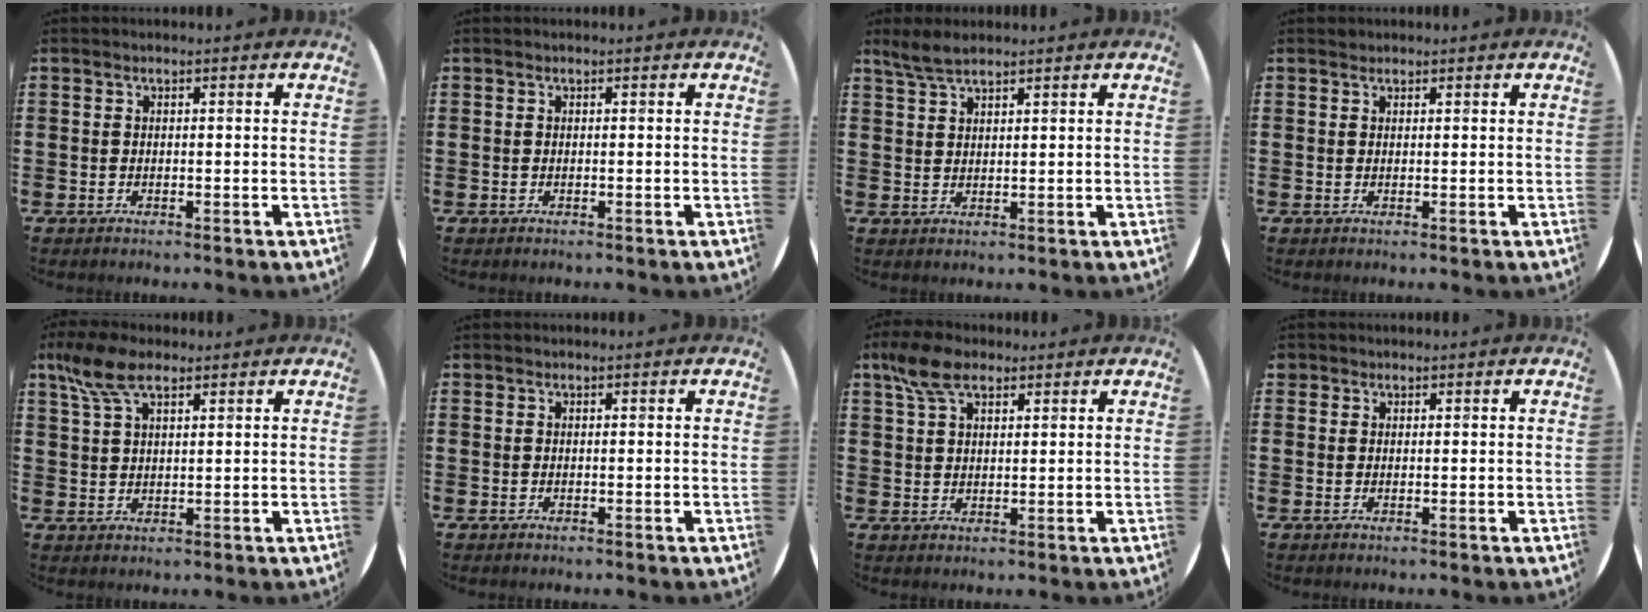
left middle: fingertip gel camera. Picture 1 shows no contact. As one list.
[{"total": 0.0}, {"total": 3.2, "force": [2.8, 0.6, 1.5], "torque": [-0.035, 0.002, 0.052]}, {"total": 0.5, "force": [0.5, 0.2, -0.1], "torque": [0.002, 0.004, 0.009]}, {"total": 6.3, "force": [4.0, 2.6, 4.0], "torque": [-0.089, 0.004, 0.074]}, {"total": 0.0}, {"total": 5.7, "force": [3.8, 2.8, 3.2], "torque": [-0.072, 0.007, 0.071]}, {"total": 0.8, "force": [0.6, 0.4, -0.1], "torque": [0.000, 0.003, 0.013]}]